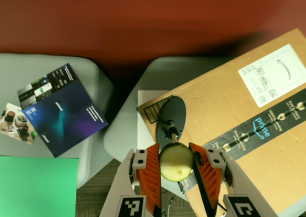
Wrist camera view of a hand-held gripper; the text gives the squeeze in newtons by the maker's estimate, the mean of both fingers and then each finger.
{"total": 11.8, "left": 12.1, "right": 11.5}